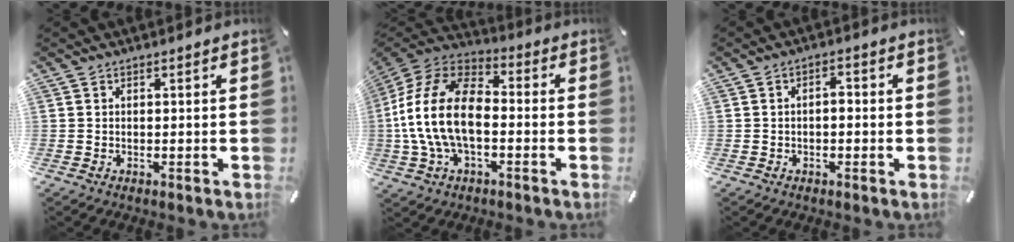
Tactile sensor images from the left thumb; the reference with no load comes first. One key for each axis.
{"total": 18.0, "fx": -3.4, "fy": 10.8, "fz": 14.1, "tx": -0.296, "ty": 0.025, "tz": -0.061}
{"total": 2.5, "fx": -0.6, "fy": 1.4, "fz": 2.0, "tx": -0.038, "ty": 0.009, "tz": -0.013}